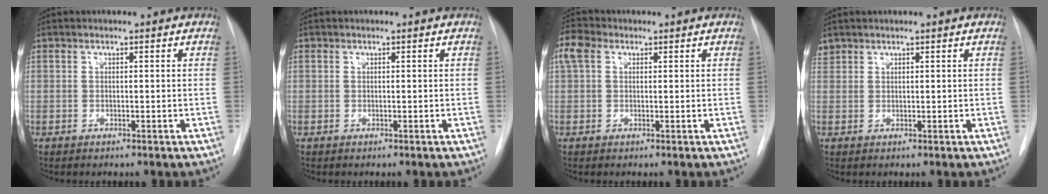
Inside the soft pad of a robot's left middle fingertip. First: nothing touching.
{"total": 0.0}
{"total": 3.5, "force": [1.4, 2.5, 2.0], "torque": [-0.058, 0.024, 0.028]}
{"total": 1.4, "force": [1.1, 0.8, -0.1], "torque": [0.003, 0.011, 0.021]}